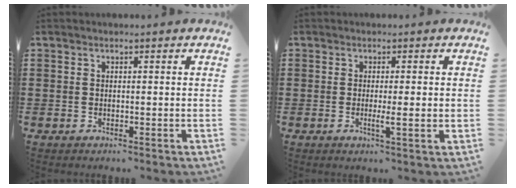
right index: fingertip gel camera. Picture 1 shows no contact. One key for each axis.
{"total": 6.7, "fx": -1.2, "fy": 0.4, "fz": 6.6, "tx": -0.114, "ty": -0.013, "tz": -0.019}